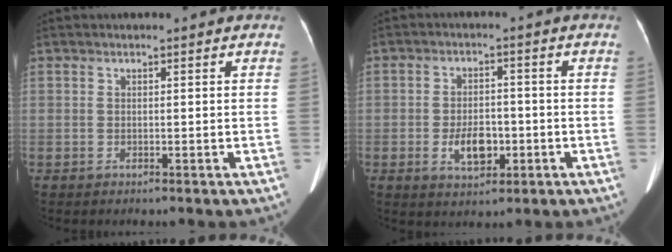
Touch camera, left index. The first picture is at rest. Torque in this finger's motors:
{"motor_torque": [0.06, 0.05, 0.08, 0.02]}